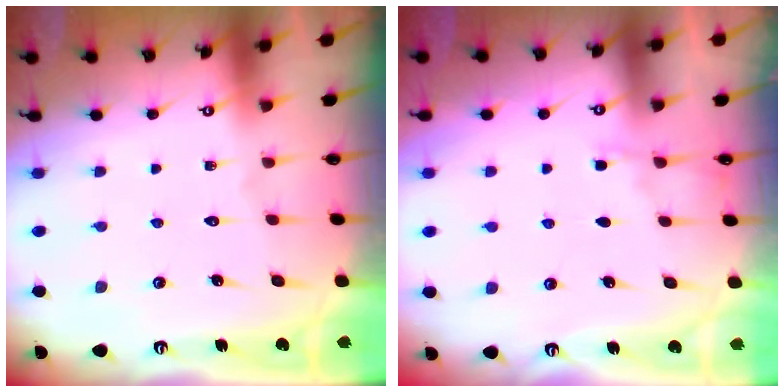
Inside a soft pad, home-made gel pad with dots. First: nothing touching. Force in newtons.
{"total": 2.2, "press": 2.2, "slide": 0.4}